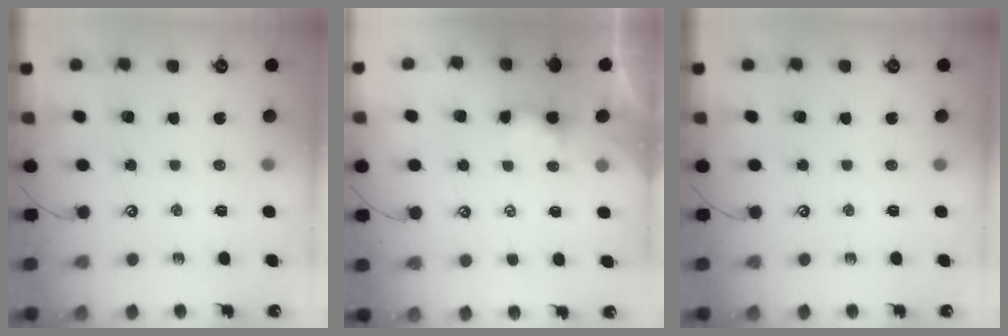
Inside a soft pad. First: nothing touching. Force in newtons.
{"total": 2.9, "press": 2.9, "slide": 0.2}
{"total": 0.0}